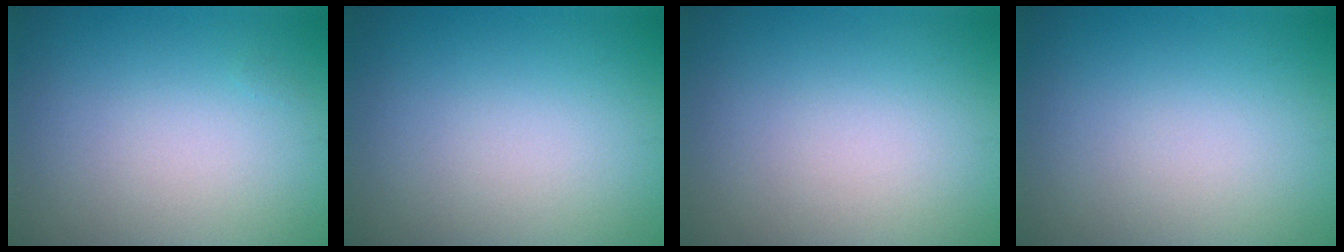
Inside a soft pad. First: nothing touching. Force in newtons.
{"total": 0.0}
{"total": 0.0}
{"total": 0.0}